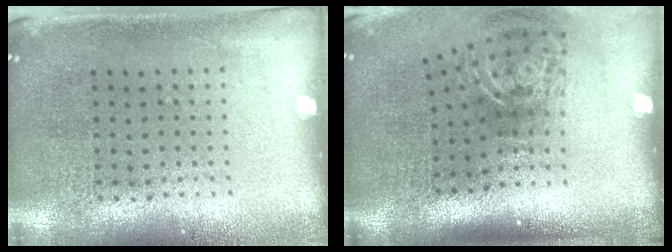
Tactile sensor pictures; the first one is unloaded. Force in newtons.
{"total": 1.9, "press": 1.2, "slide": 1.4}